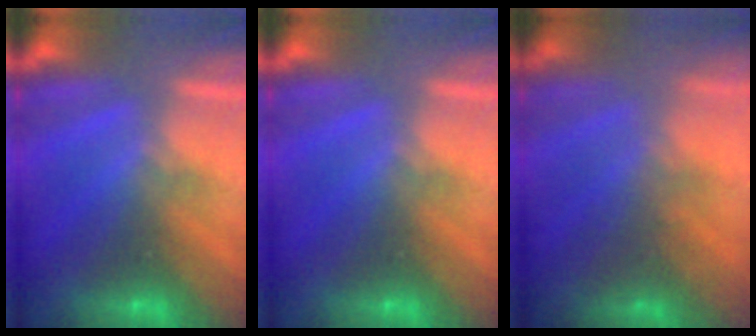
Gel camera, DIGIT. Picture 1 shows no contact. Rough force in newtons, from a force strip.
{"total": 0.0}
{"total": 8.2}